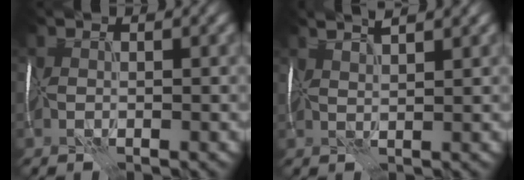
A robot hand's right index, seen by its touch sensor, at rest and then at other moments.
{"total": 3.2, "force": [2.7, 0.3, 1.7], "torque": [-0.023, 0.021, 0.036]}